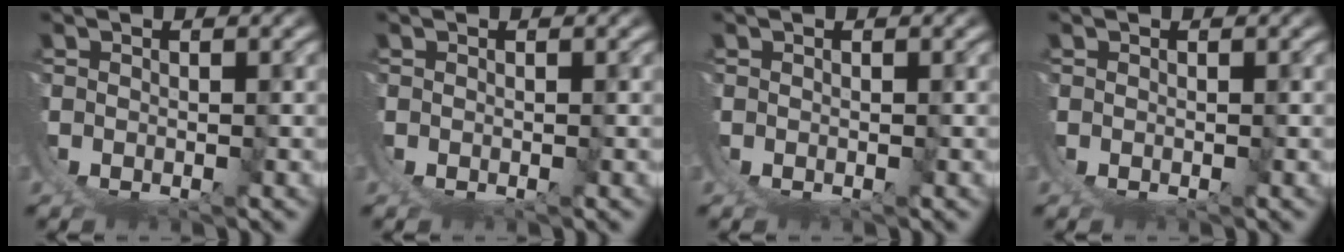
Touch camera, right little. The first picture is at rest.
{"total": 0.0}
{"total": 0.0}
{"total": 0.0}